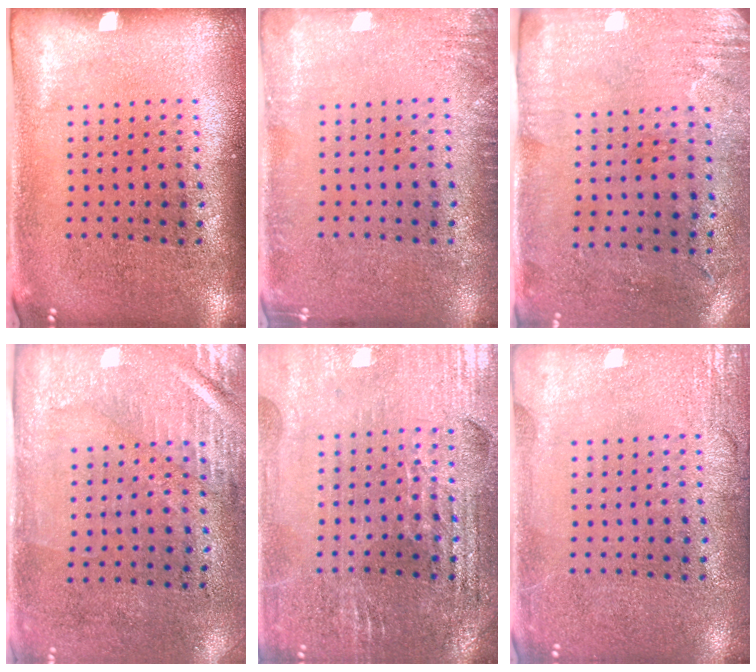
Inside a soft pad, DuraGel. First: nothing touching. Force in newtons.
{"total": 1.6, "press": 1.6, "slide": 0.2}
{"total": 3.0, "press": 2.4, "slide": 1.8}
{"total": 3.0, "press": 2.5, "slide": 1.6}
{"total": 2.8, "press": 2.8, "slide": 0.5}
{"total": 2.7, "press": 2.7, "slide": 0.3}